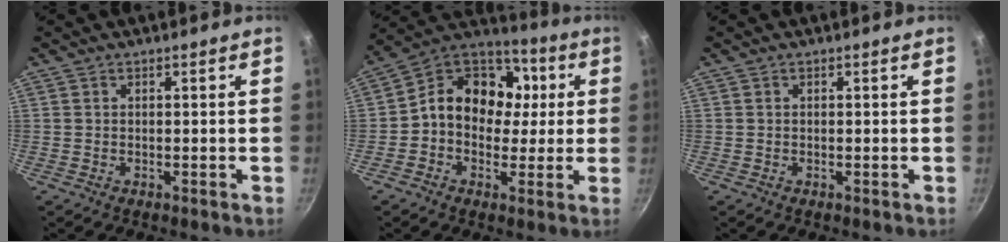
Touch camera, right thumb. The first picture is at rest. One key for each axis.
{"total": 15.6, "fx": 1.2, "fy": 12.6, "fz": 9.0, "tx": -0.110, "ty": 0.034, "tz": -0.005}
{"total": 0.0}